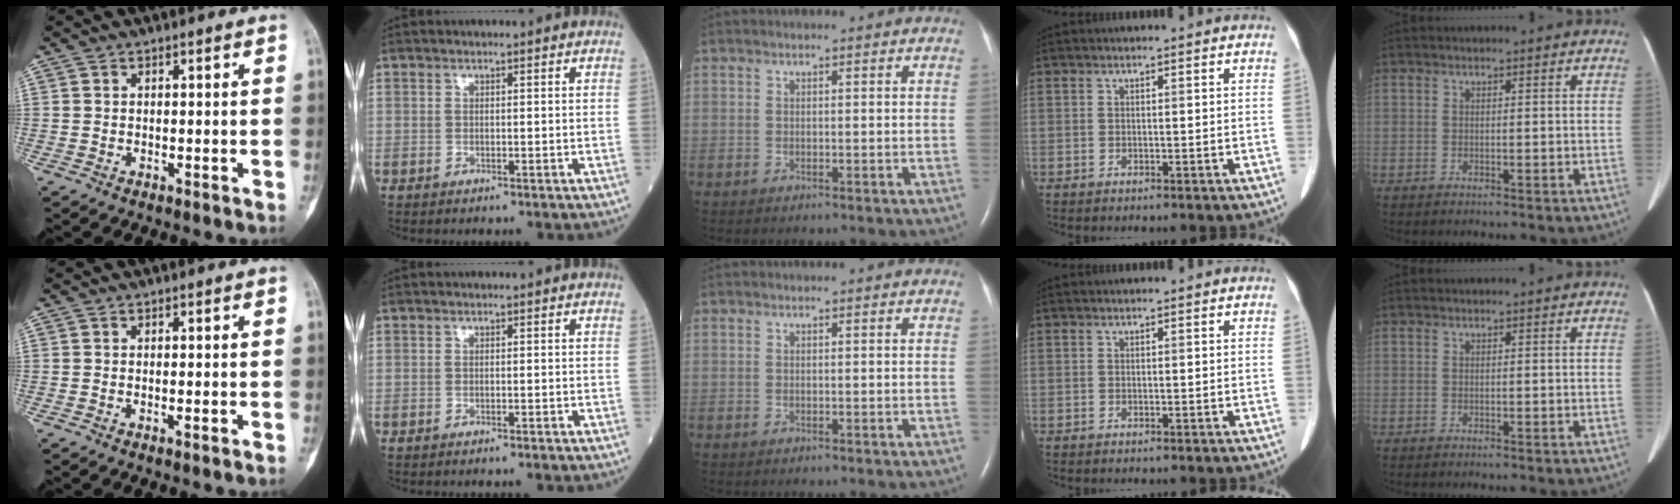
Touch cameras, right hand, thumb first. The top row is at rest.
{"thumb": {"total": 1.0, "force": [-0.3, 0.1, 0.9], "torque": [-0.011, -0.001, -0.003]}, "index": {"total": 1.4, "force": [-1.3, -0.1, 0.6], "torque": [-0.010, 0.000, -0.016]}}